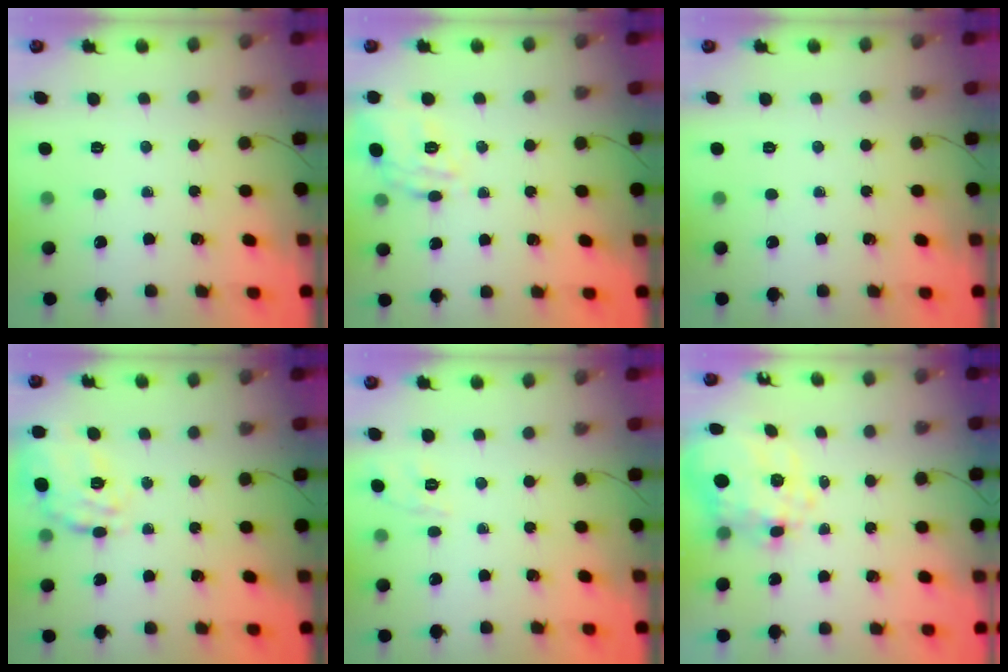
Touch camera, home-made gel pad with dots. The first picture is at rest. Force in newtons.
{"total": 16.0, "press": 16.0, "slide": 0.6}
{"total": 0.0}
{"total": 19.7, "press": 19.6, "slide": 2.1}
{"total": 1.8, "press": 0.5, "slide": 1.7}
{"total": 13.1, "press": 12.9, "slide": 2.3}